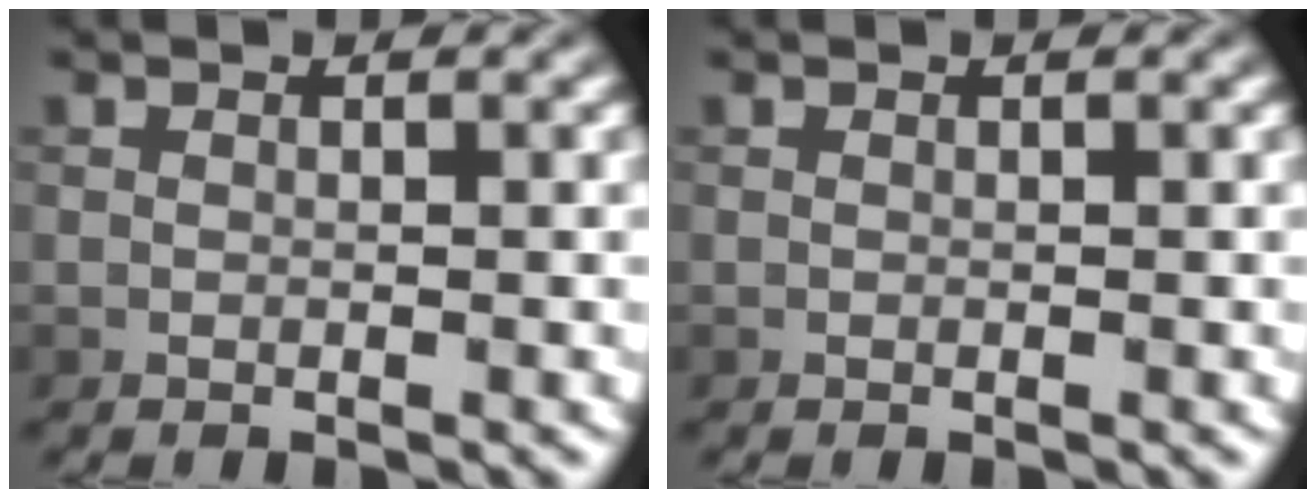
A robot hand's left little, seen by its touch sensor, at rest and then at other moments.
{"total": 0.0}